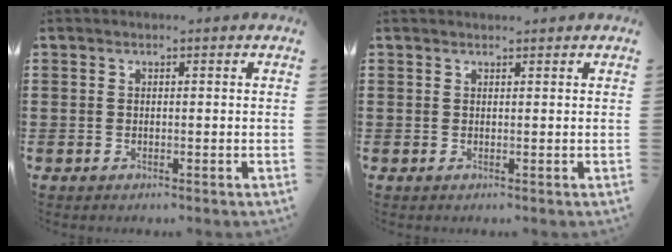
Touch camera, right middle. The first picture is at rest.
{"total": 0.6, "force": [0.6, 0.1, 0.0], "torque": [-0.002, 0.001, 0.011]}